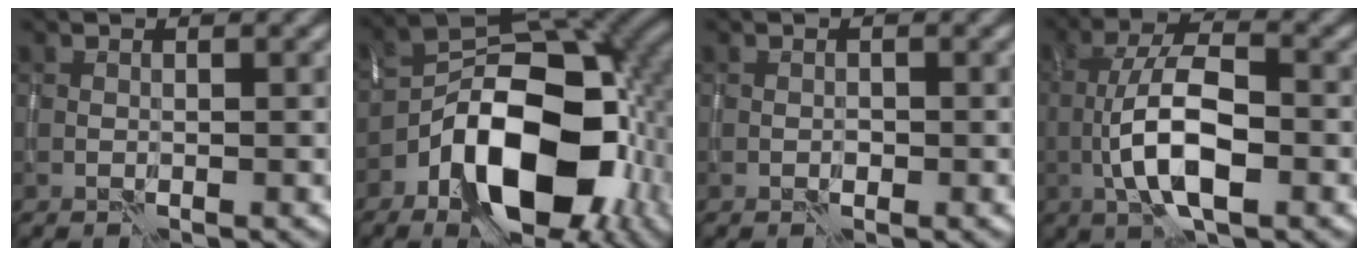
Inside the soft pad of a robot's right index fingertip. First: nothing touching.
{"total": 14.3, "force": [-5.5, 8.1, 10.5], "torque": [-0.157, -0.008, -0.096]}
{"total": 0.6, "force": [-0.2, 0.4, 0.3], "torque": [-0.005, 0.001, -0.005]}
{"total": 7.3, "force": [-2.0, 2.8, 6.5], "torque": [-0.123, 0.014, -0.043]}